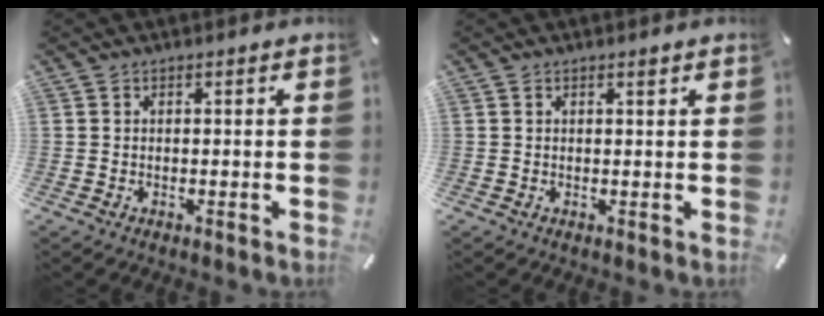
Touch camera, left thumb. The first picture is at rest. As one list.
[{"total": 0.9, "force": [0.6, 0.2, 0.6], "torque": [-0.012, 0.000, 0.010]}]